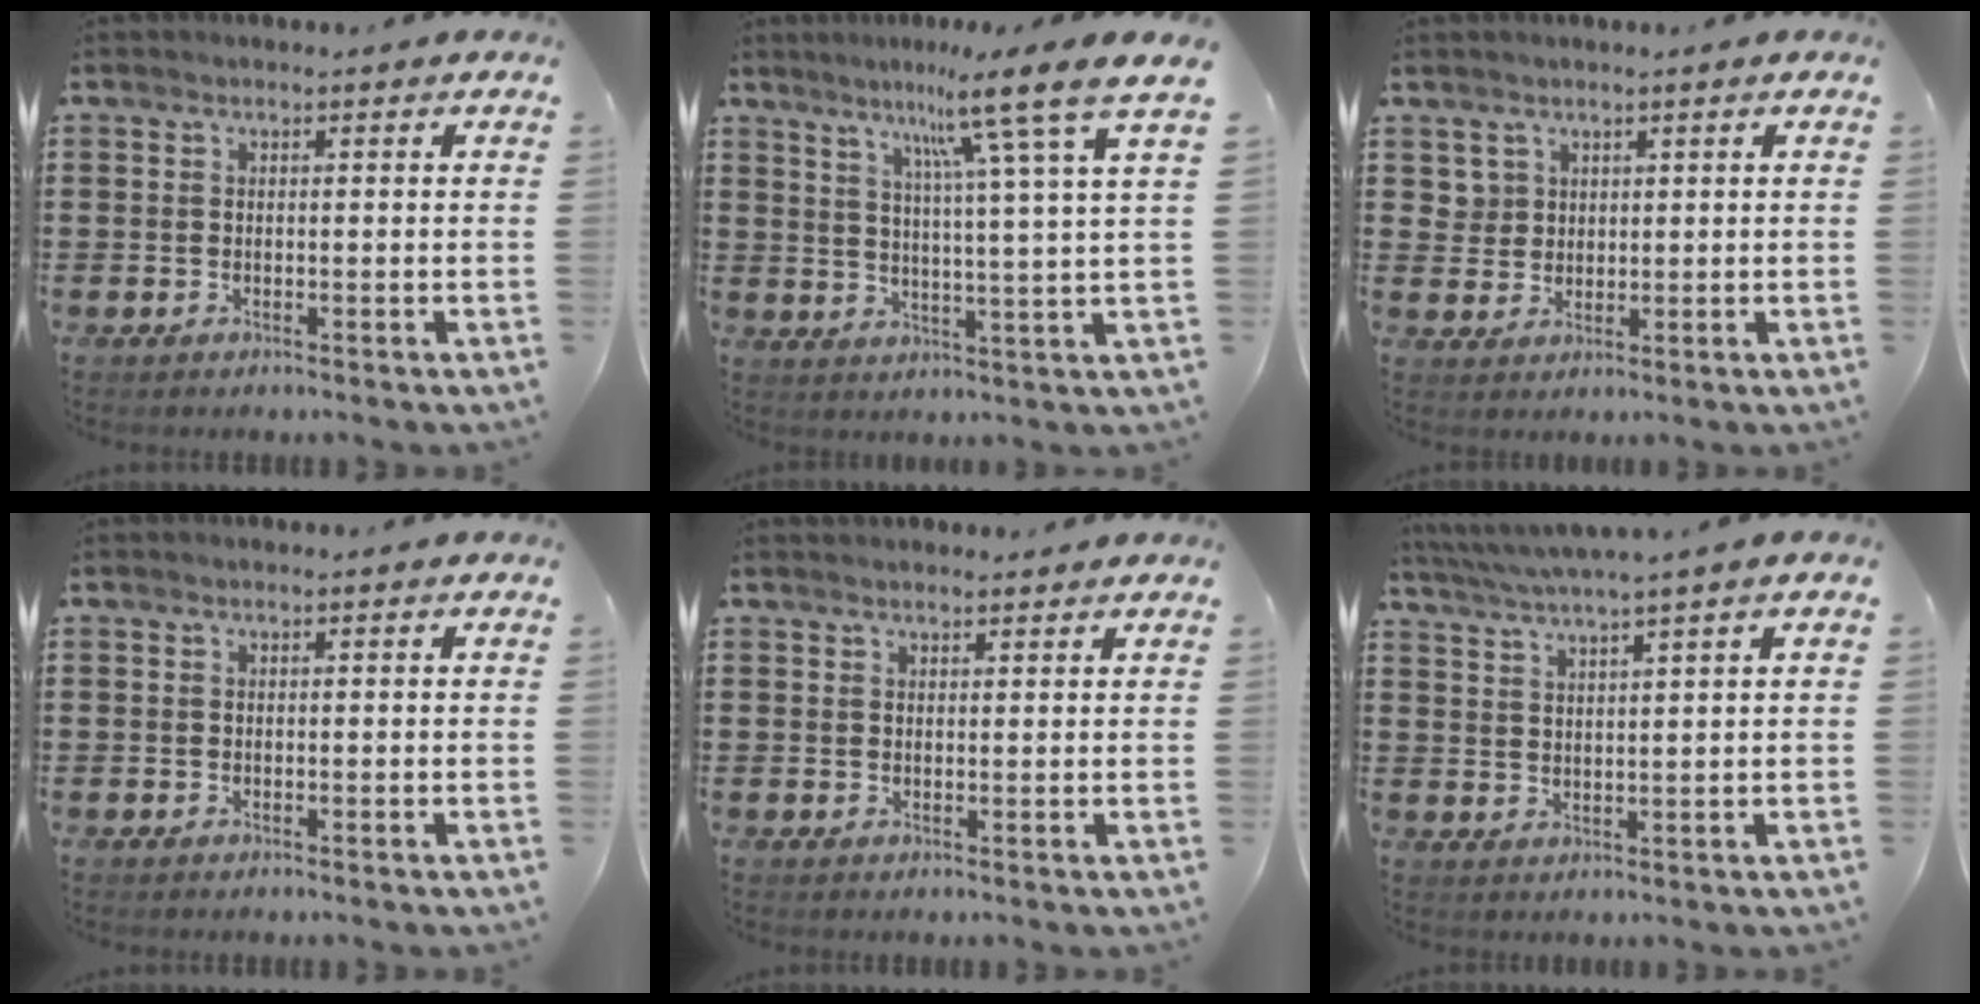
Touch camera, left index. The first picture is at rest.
{"total": 10.1, "force": [6.4, -1.1, 7.7], "torque": [-0.139, -0.033, 0.087]}
{"total": 3.1, "force": [1.8, 2.5, 0.3], "torque": [-0.018, 0.009, 0.036]}
{"total": 0.0}
{"total": 1.2, "force": [1.2, 0.2, 0.2], "torque": [-0.005, 0.000, 0.023]}
{"total": 3.1, "force": [2.6, -0.8, 1.5], "torque": [-0.038, -0.013, 0.043]}